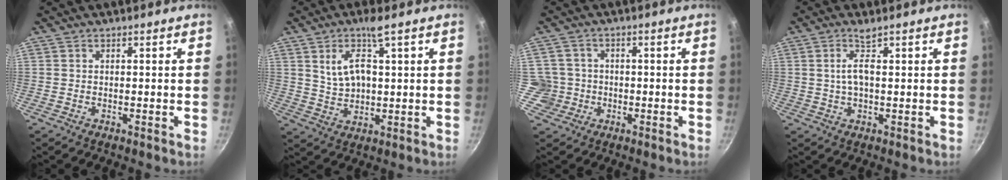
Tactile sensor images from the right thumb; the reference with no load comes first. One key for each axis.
{"total": 7.9, "fx": 3.2, "fy": 3.0, "fz": 6.6, "tx": -0.115, "ty": -0.012, "tz": 0.071}
{"total": 4.7, "fx": -0.6, "fy": 4.7, "fz": 0.4, "tx": 0.027, "ty": 0.013, "tz": -0.010}
{"total": 3.8, "fx": 1.2, "fy": 1.0, "fz": 3.4, "tx": -0.070, "ty": 0.001, "tz": 0.025}